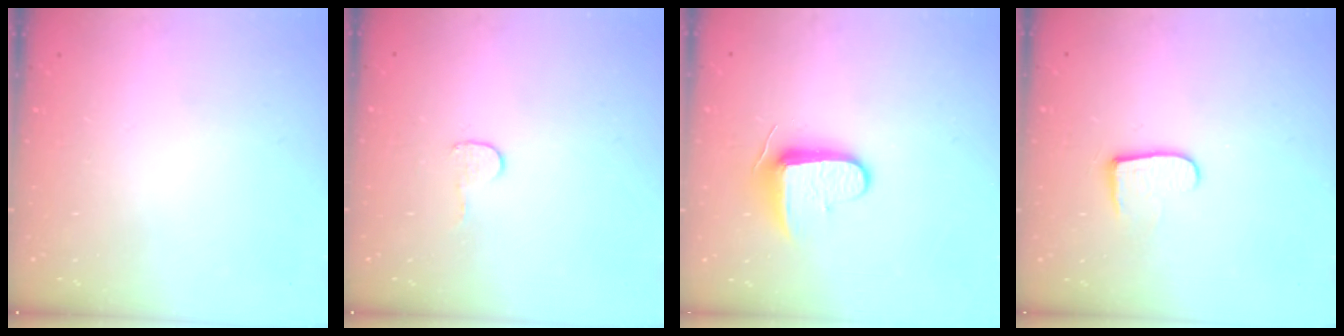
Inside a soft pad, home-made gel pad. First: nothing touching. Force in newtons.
{"total": 3.7, "press": 3.6, "slide": 0.3}
{"total": 8.9, "press": 8.9, "slide": 0.9}
{"total": 6.9, "press": 6.9, "slide": 0.7}